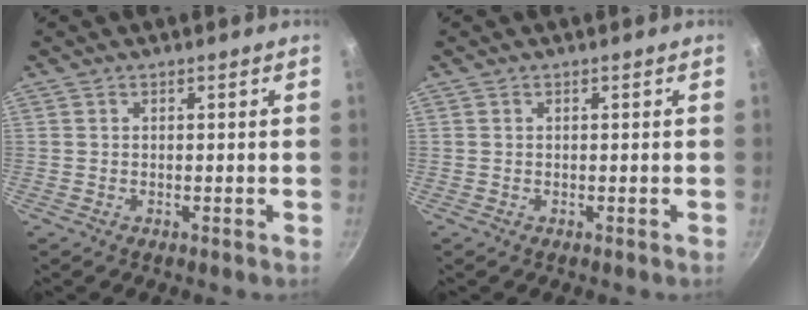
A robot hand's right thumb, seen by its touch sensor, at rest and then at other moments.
{"total": 0.0}